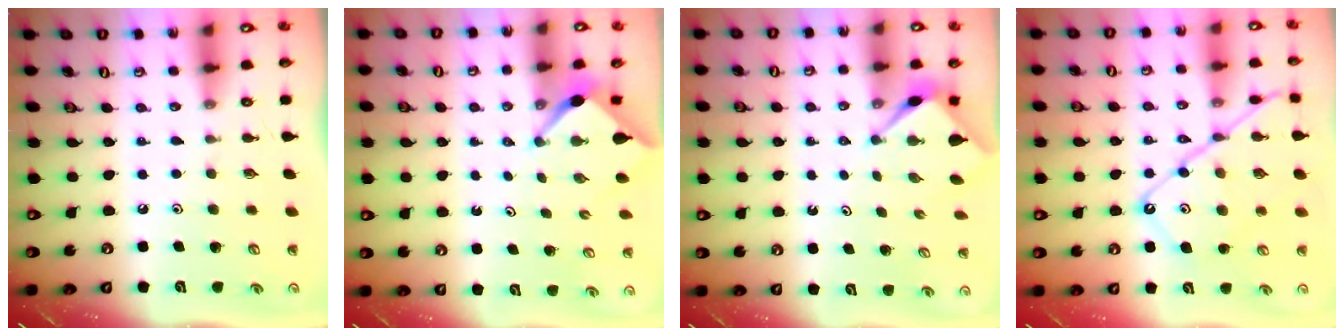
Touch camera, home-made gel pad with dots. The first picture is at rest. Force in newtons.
{"total": 2.6, "press": 2.6, "slide": 0.2}
{"total": 3.0, "press": 3.0, "slide": 0.3}
{"total": 15.3, "press": 15.2, "slide": 1.7}